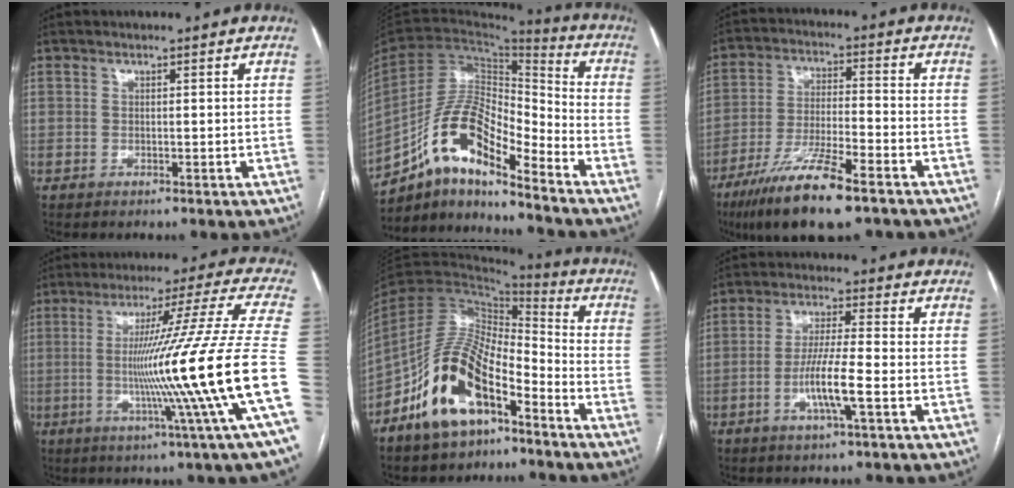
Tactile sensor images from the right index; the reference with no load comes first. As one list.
[{"total": 14.6, "force": [-10.2, 3.7, 9.7], "torque": [-0.188, 0.031, -0.184]}, {"total": 13.6, "force": [-8.9, 1.6, 10.1], "torque": [-0.196, -0.030, -0.157]}, {"total": 24.6, "force": [-4.6, -3.1, 24.0], "torque": [-0.313, -0.021, -0.098]}, {"total": 13.7, "force": [-8.0, 5.9, 9.4], "torque": [-0.191, 0.018, -0.148]}, {"total": 7.2, "force": [-2.4, 0.0, 6.7], "torque": [-0.132, -0.002, -0.048]}]